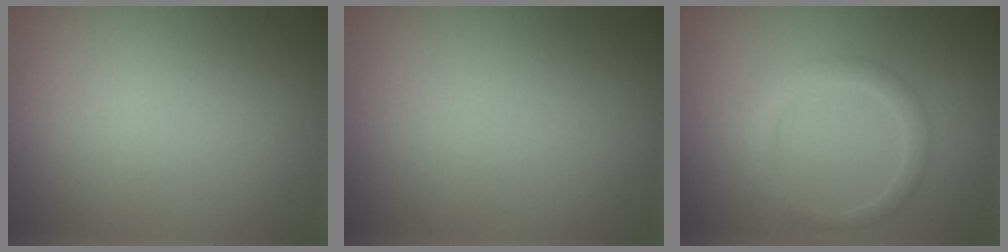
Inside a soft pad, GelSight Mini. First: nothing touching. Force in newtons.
{"total": 0.0}
{"total": 2.0, "press": 2.0, "slide": 0.1}